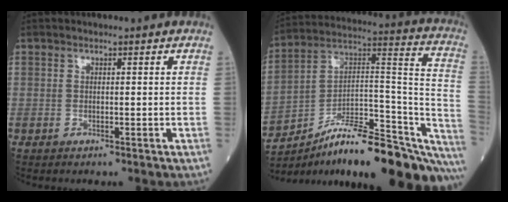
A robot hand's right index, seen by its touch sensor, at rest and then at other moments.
{"total": 26.8, "force": [-20.6, 5.6, 16.2], "torque": [-0.166, 0.038, -0.309]}